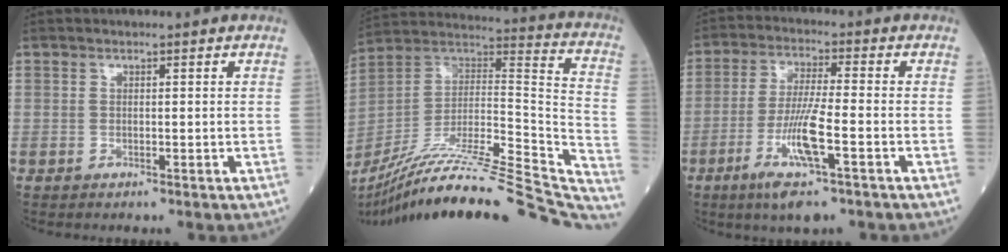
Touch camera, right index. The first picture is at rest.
{"total": 39.5, "force": [-33.9, 3.2, 19.9], "torque": [-0.243, -0.048, -0.493]}
{"total": 9.6, "force": [-4.1, 0.2, 8.7], "torque": [-0.173, -0.016, -0.077]}